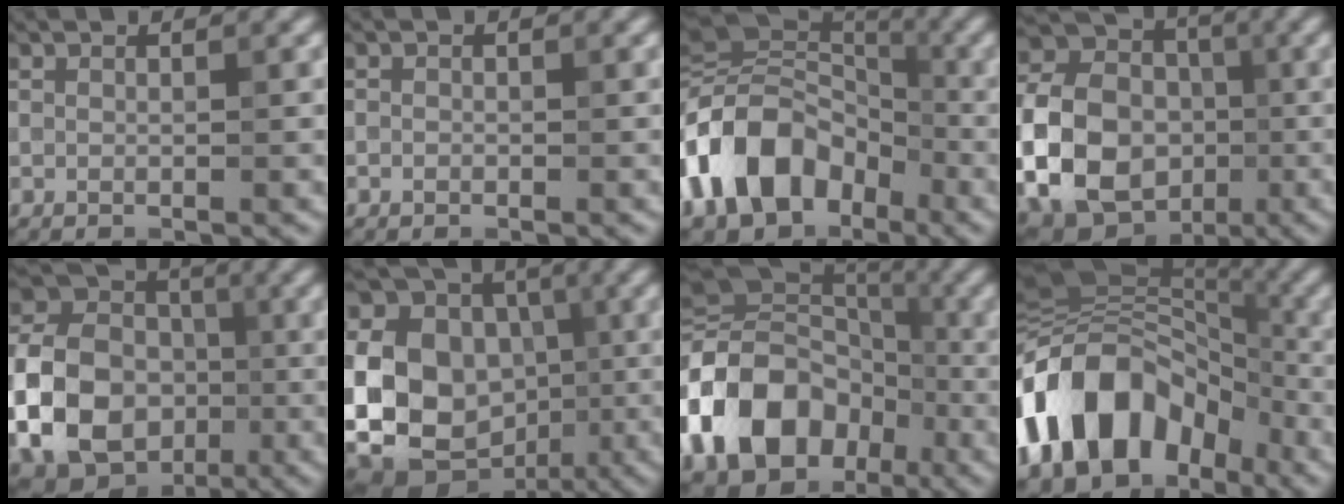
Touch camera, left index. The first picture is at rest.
{"total": 0.5, "force": [-0.1, 0.5, 0.1], "torque": [0.006, -0.004, -0.005]}
{"total": 11.8, "force": [-4.6, 7.9, 7.4], "torque": [-0.146, 0.013, -0.094]}
{"total": 17.0, "force": [-3.0, 14.2, 8.8], "torque": [-0.196, -0.005, -0.081]}
{"total": 15.3, "force": [-3.4, 12.6, 8.0], "torque": [-0.175, -0.017, -0.077]}
{"total": 21.0, "force": [-1.9, 17.9, 11.0], "torque": [-0.245, 0.030, -0.066]}
{"total": 16.5, "force": [-5.1, 12.6, 9.3], "torque": [-0.206, 0.004, -0.097]}
{"total": 13.0, "force": [-5.6, 8.5, 8.1], "torque": [-0.143, 0.021, -0.109]}